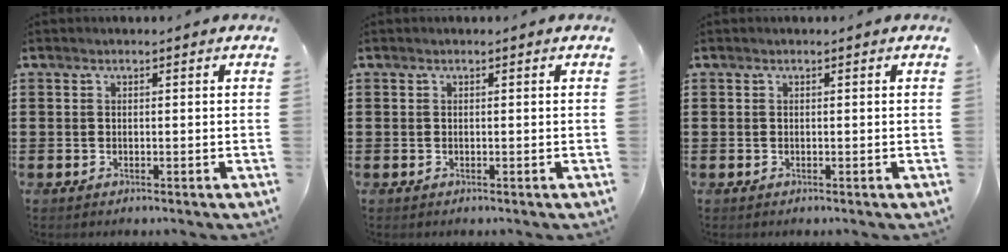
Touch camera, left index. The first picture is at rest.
{"total": 0.0}
{"total": 0.0}